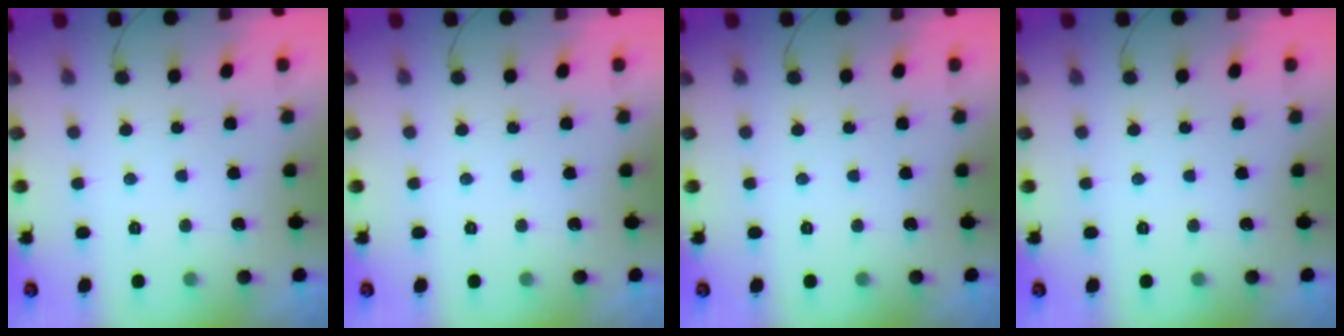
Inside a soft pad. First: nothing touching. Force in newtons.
{"total": 0.0}
{"total": 0.0}
{"total": 0.0}